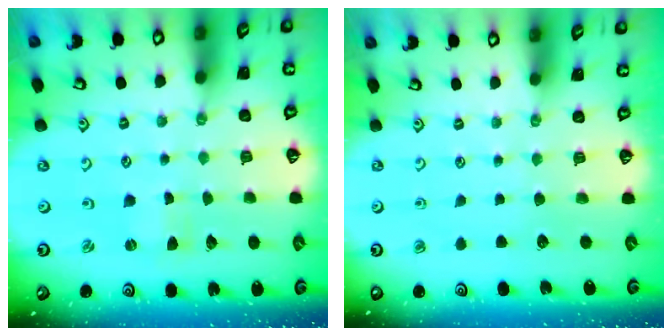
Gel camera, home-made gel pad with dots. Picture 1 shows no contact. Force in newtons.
{"total": 0.0}